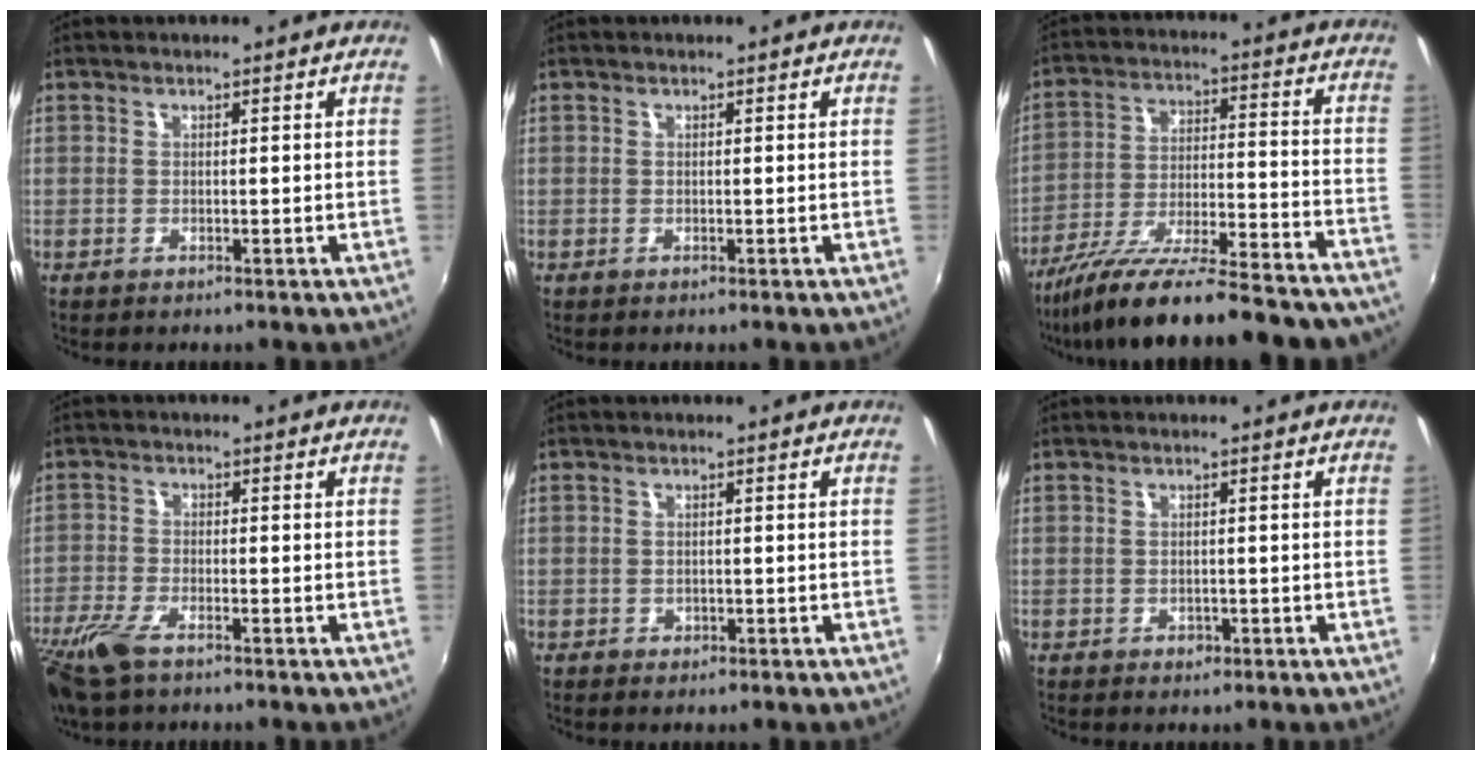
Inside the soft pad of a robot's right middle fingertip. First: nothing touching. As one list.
[{"total": 0.0}, {"total": 28.5, "force": [-24.9, 3.8, 13.3], "torque": [-0.220, -0.067, -0.357]}, {"total": 9.0, "force": [-6.5, 2.8, 5.6], "torque": [-0.144, -0.029, -0.133]}, {"total": 1.3, "force": [-0.7, 1.0, 0.4], "torque": [-0.009, -0.004, -0.009]}, {"total": 1.5, "force": [-0.8, 1.2, 0.5], "torque": [-0.010, -0.003, -0.009]}]